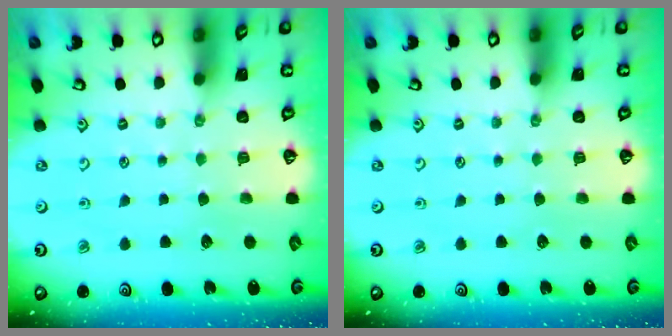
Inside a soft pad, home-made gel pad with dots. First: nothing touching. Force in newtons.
{"total": 0.0}